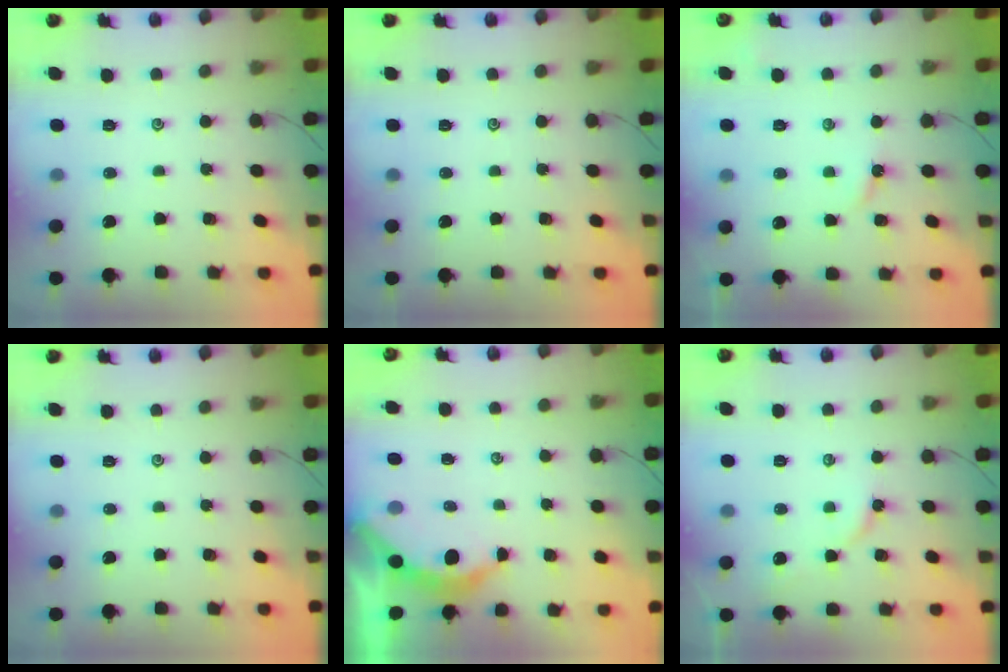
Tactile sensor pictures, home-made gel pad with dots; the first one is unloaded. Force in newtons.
{"total": 0.0}
{"total": 2.7, "press": 2.7, "slide": 0.4}
{"total": 0.0}
{"total": 4.0, "press": 3.9, "slide": 0.5}
{"total": 4.6, "press": 4.5, "slide": 0.6}